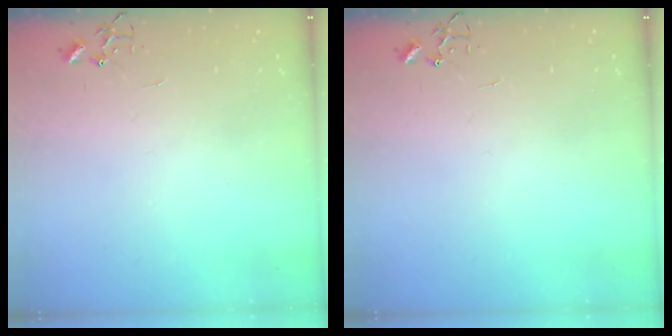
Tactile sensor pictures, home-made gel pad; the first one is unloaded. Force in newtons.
{"total": 0.0}